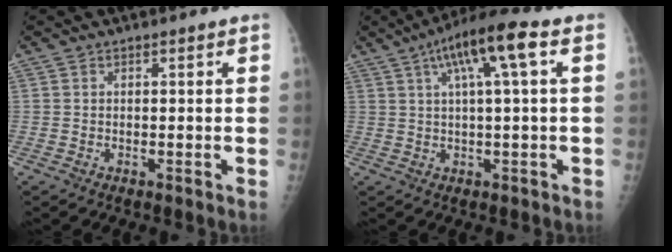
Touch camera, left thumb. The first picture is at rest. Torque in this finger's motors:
{"motor_torque": [1.11, 1.15, 1.19, -0.10, 0.33]}